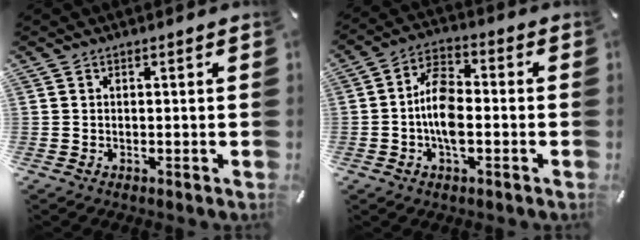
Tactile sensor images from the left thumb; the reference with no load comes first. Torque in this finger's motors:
{"motor_torque": [1.02, 2.07, 0.77, -0.10, 0.36]}